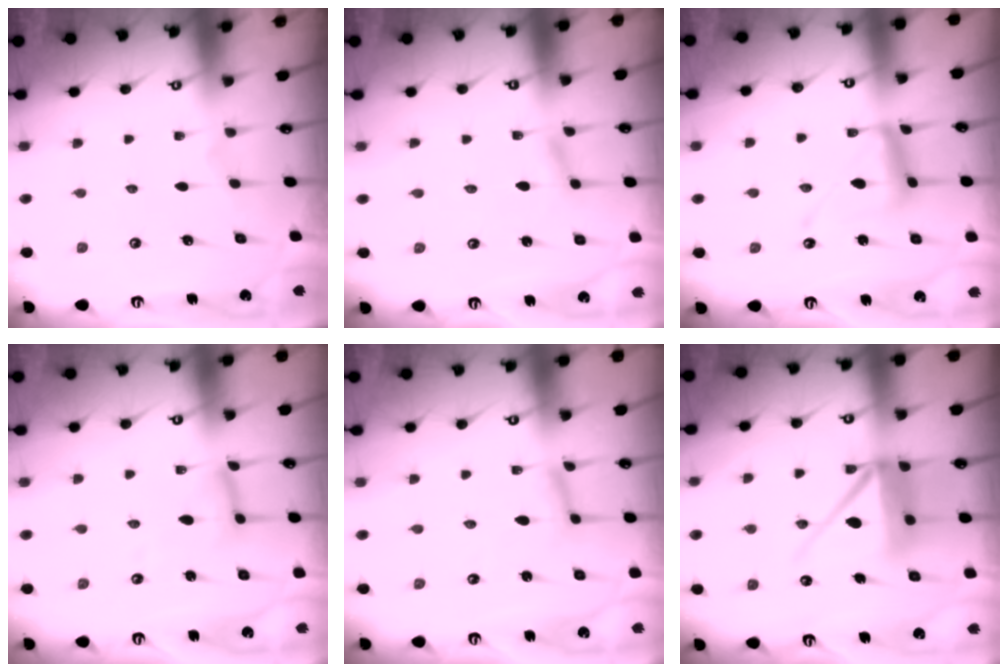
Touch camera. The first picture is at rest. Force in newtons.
{"total": 1.6, "press": 1.6, "slide": 0.2}
{"total": 12.3, "press": 12.3, "slide": 1.0}
{"total": 9.0, "press": 9.0, "slide": 0.6}
{"total": 4.5, "press": 4.5, "slide": 0.4}
{"total": 13.0, "press": 12.9, "slide": 2.0}